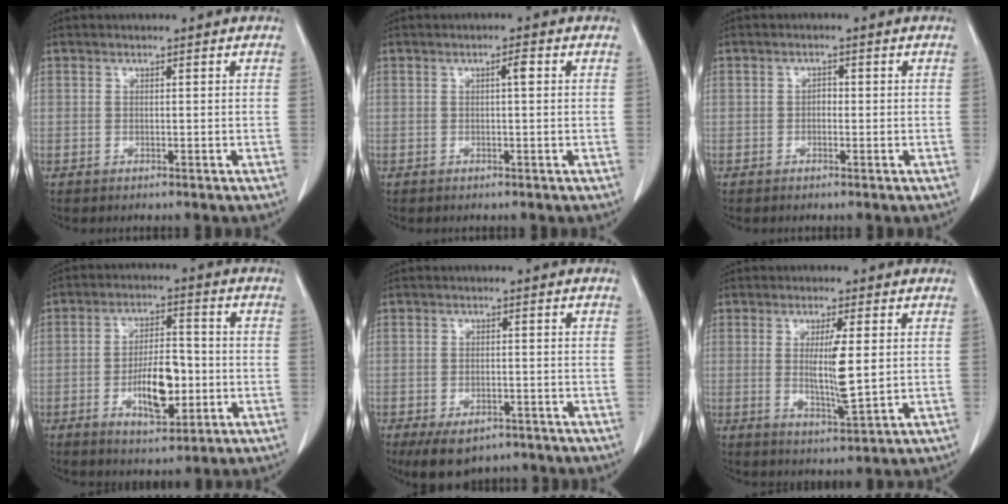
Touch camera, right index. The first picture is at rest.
{"total": 1.5, "force": [0.3, 0.1, 1.4], "torque": [-0.024, 0.004, 0.004]}
{"total": 1.1, "force": [-0.2, 0.7, 0.7], "torque": [-0.009, 0.004, -0.006]}
{"total": 9.3, "force": [-2.4, 3.6, 8.3], "torque": [-0.148, 0.005, -0.035]}
{"total": 7.0, "force": [-5.0, 3.5, 3.4], "torque": [-0.052, -0.003, -0.070]}
{"total": 7.3, "force": [0.6, 0.5, 7.2], "torque": [-0.126, -0.017, 0.012]}